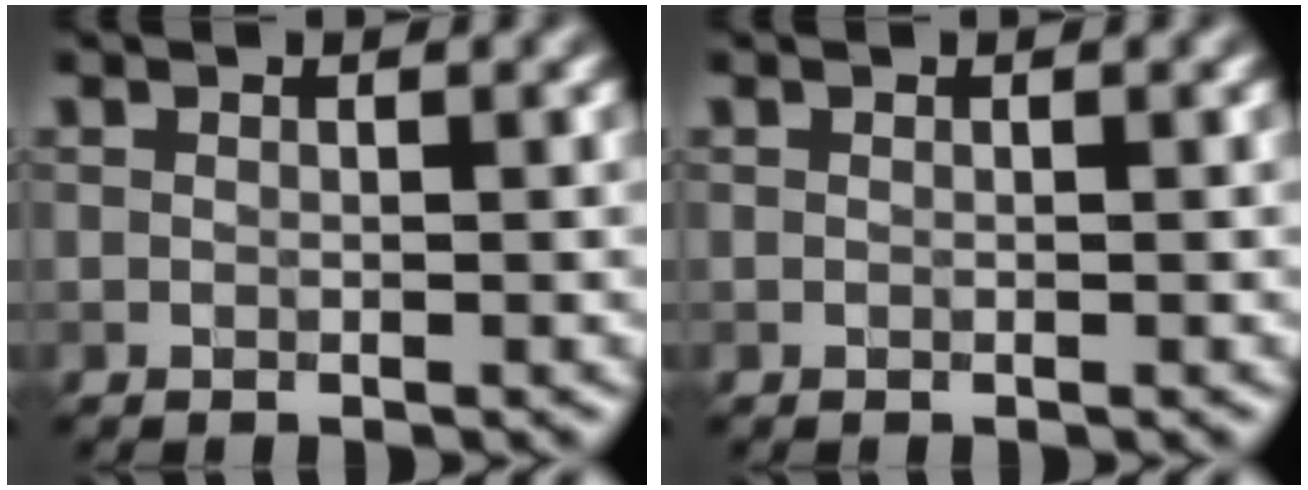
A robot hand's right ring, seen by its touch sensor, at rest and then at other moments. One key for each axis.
{"total": 0.0}